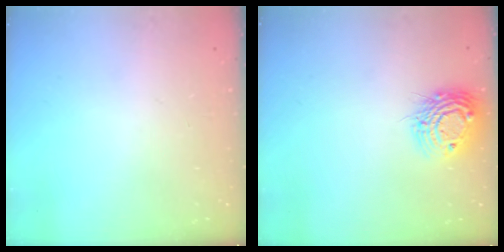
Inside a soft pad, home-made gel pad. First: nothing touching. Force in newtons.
{"total": 12.5, "press": 12.5, "slide": 1.1}